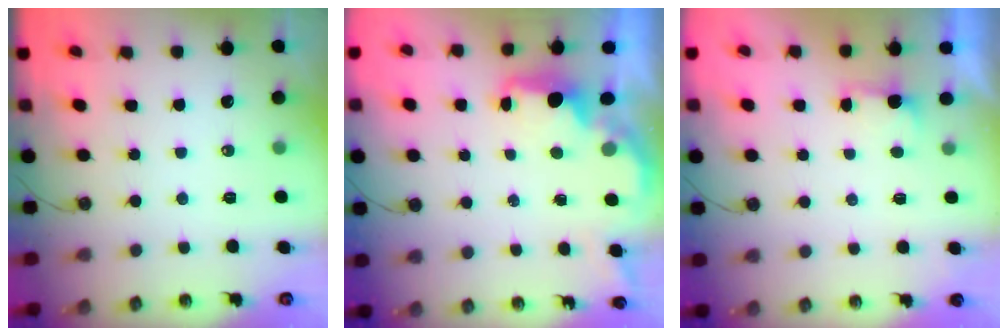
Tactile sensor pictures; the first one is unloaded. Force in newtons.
{"total": 2.1, "press": 2.0, "slide": 0.8}
{"total": 1.6, "press": 1.3, "slide": 0.8}